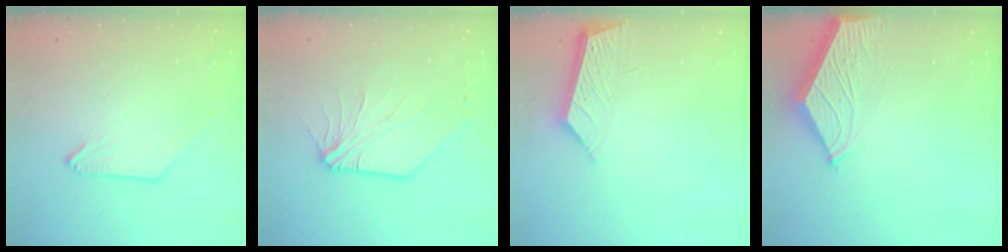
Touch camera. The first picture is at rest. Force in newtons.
{"total": 6.9, "press": 6.8, "slide": 0.9}
{"total": 5.4, "press": 5.4, "slide": 0.5}
{"total": 4.6, "press": 4.5, "slide": 0.8}